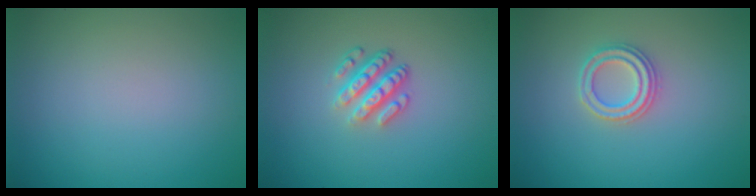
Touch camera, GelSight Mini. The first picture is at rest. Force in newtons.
{"total": 3.6, "press": 2.7, "slide": 2.4}
{"total": 2.3, "press": 2.3, "slide": 0.2}